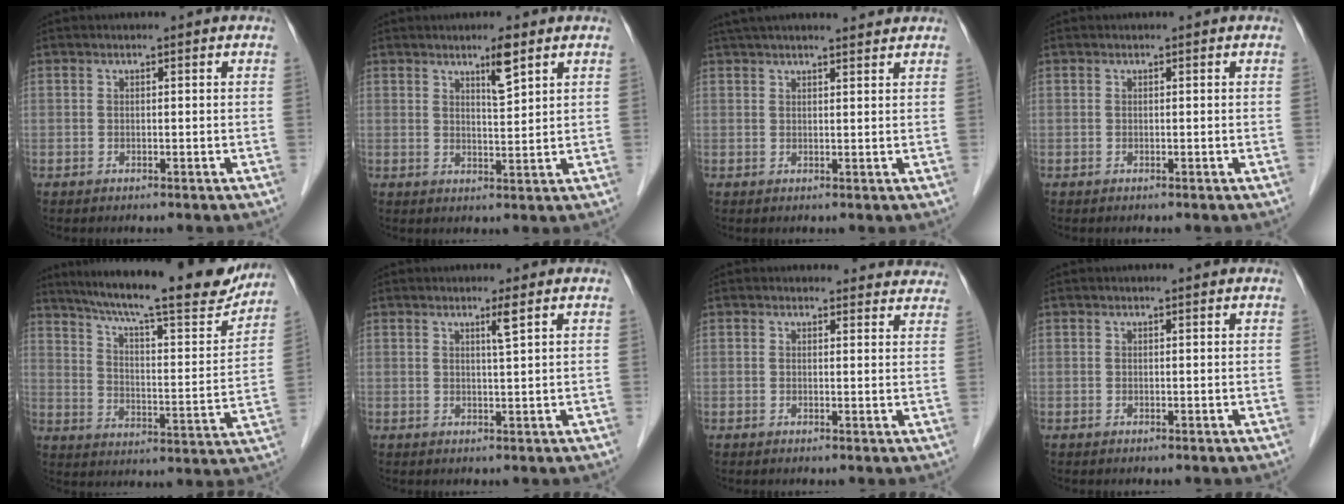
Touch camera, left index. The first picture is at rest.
{"total": 3.7, "force": [2.4, 0.2, 2.8], "torque": [-0.052, -0.003, 0.042]}
{"total": 12.1, "force": [10.9, 1.4, 5.0], "torque": [-0.079, 0.032, 0.155]}
{"total": 0.0}
{"total": 23.2, "force": [19.8, 3.2, 11.6], "torque": [-0.187, -0.019, 0.272]}
{"total": 1.8, "force": [0.9, -0.6, 1.4], "torque": [-0.029, -0.009, 0.019]}
{"total": 7.5, "force": [7.1, 2.4, 0.2], "torque": [0.035, -0.002, 0.049]}
{"total": 0.7, "force": [0.6, 0.0, 0.4], "torque": [-0.005, 0.006, 0.010]}